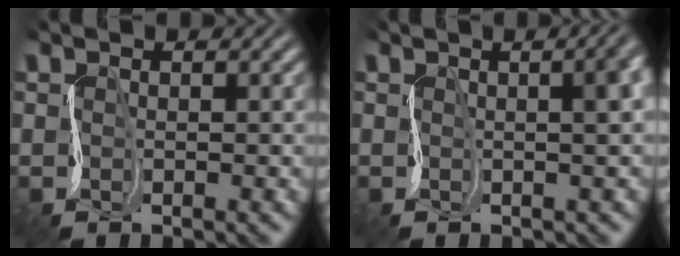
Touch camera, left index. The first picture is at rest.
{"total": 7.2, "force": [1.4, 3.6, 6.1], "torque": [-0.026, 0.037, -0.011]}